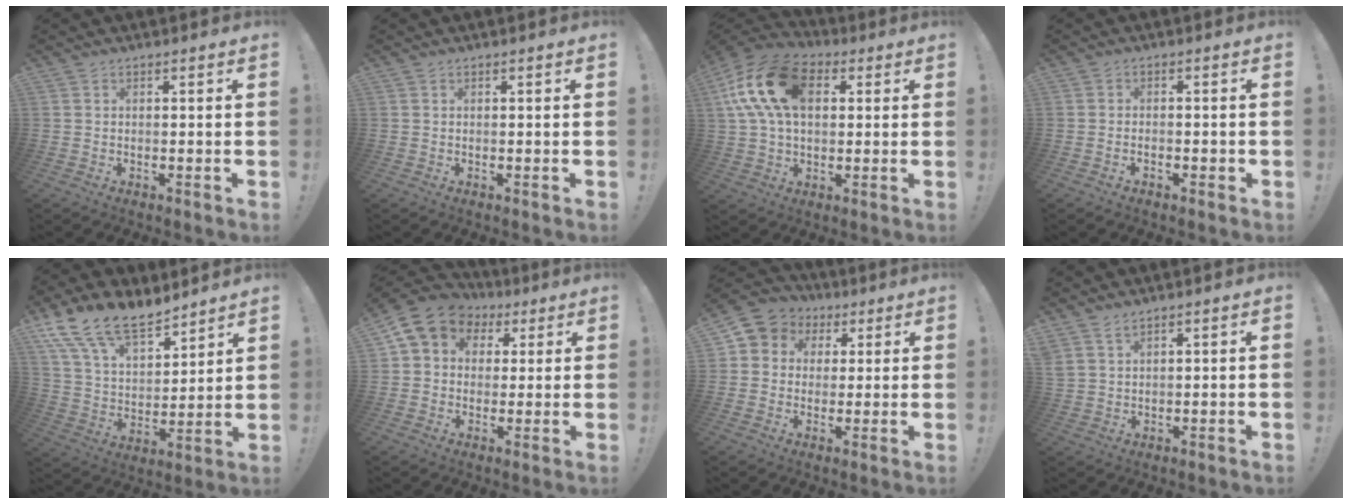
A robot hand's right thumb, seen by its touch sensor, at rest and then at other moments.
{"total": 0.0}
{"total": 19.8, "force": [5.2, 12.7, 14.2], "torque": [-0.262, 0.004, 0.092]}
{"total": 1.7, "force": [-1.1, 0.8, 1.0], "torque": [-0.016, 0.003, -0.018]}
{"total": 16.7, "force": [12.9, 7.2, 7.8], "torque": [-0.151, -0.090, 0.241]}
{"total": 8.6, "force": [3.3, 7.1, 3.4], "torque": [-0.043, -0.018, 0.065]}
{"total": 7.1, "force": [1.5, 6.7, 1.9], "torque": [-0.017, -0.004, 0.032]}
{"total": 2.8, "force": [2.4, 0.5, 1.4], "torque": [-0.036, -0.010, 0.046]}